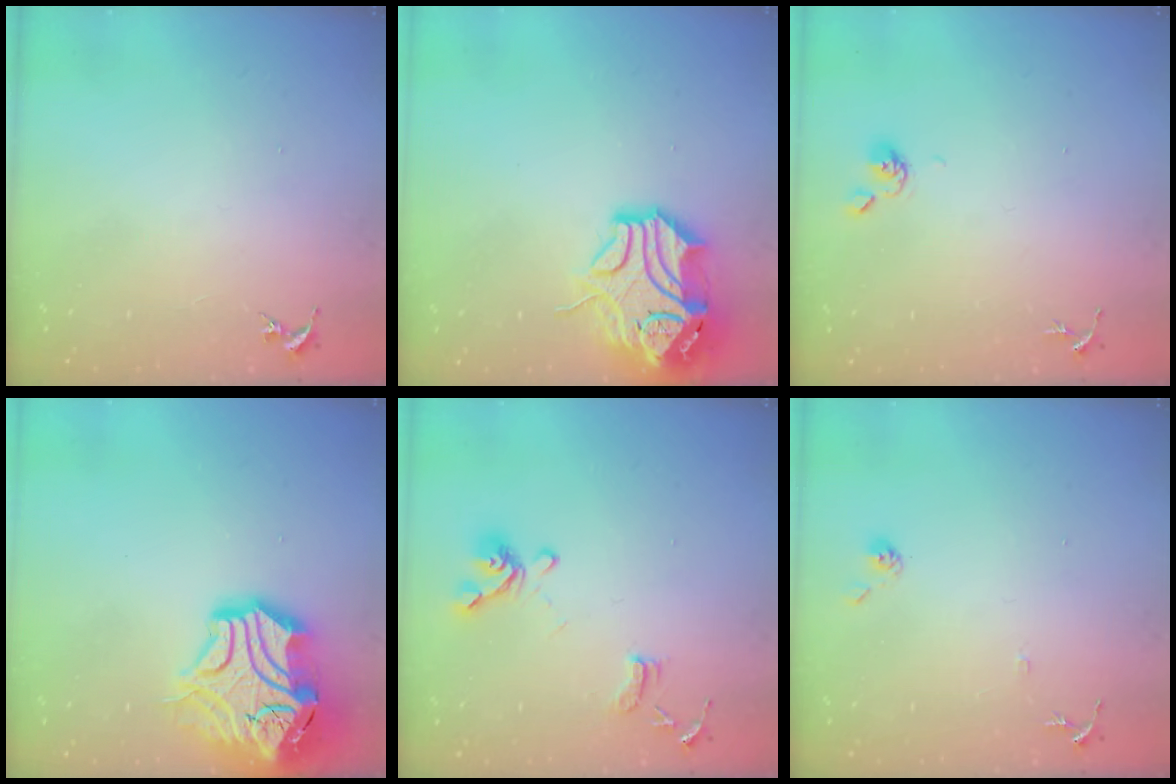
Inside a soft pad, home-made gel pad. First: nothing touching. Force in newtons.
{"total": 15.5, "press": 15.3, "slide": 2.3}
{"total": 4.4, "press": 4.3, "slide": 0.8}
{"total": 19.5, "press": 19.3, "slide": 2.9}
{"total": 13.1, "press": 13.0, "slide": 1.4}
{"total": 6.4, "press": 6.4, "slide": 0.4}